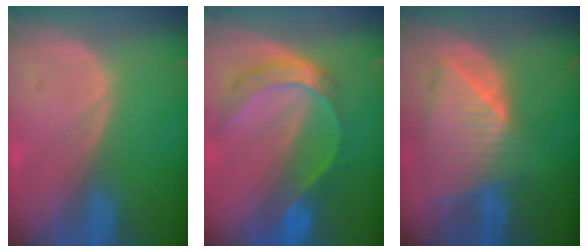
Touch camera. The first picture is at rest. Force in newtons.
{"total": 7.9, "press": 6.5, "slide": 4.4}
{"total": 9.0, "press": 7.9, "slide": 4.3}